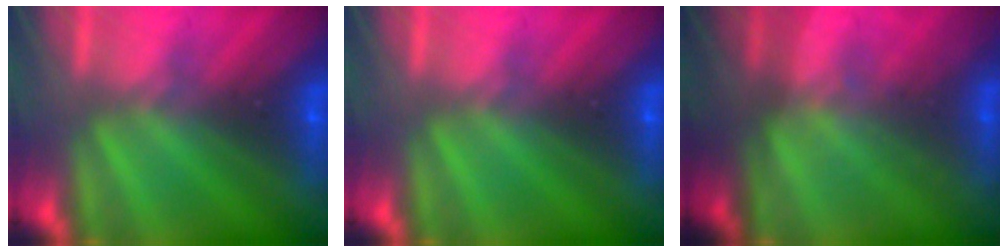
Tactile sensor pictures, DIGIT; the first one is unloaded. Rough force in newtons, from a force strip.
{"total": 0.0}
{"total": 1.3}